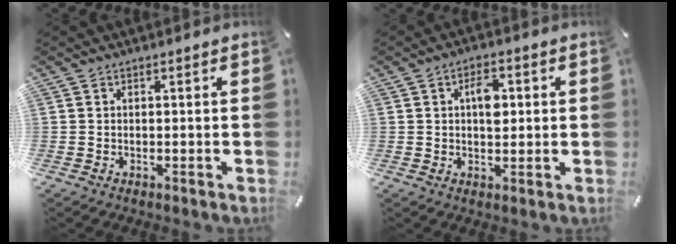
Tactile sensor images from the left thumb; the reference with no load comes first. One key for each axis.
{"total": 5.7, "fx": 1.0, "fy": 3.3, "fz": 4.5, "tx": -0.060, "ty": -0.002, "tz": 0.008}